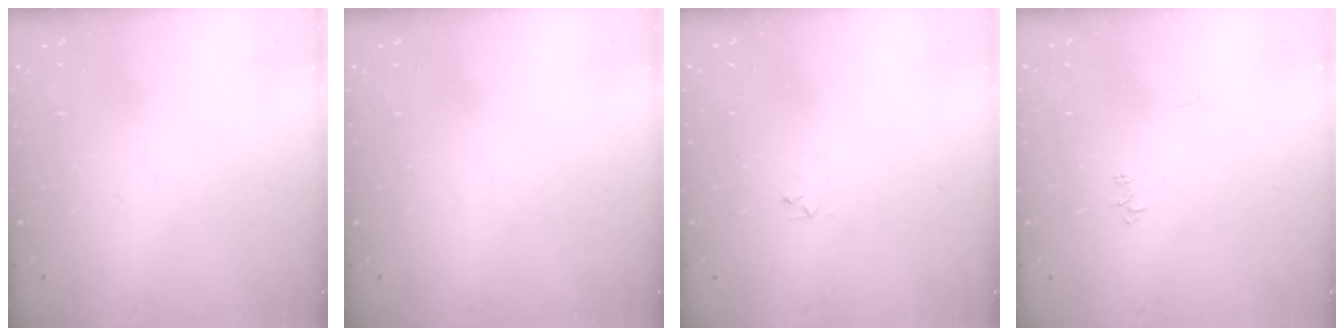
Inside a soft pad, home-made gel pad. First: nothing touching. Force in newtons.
{"total": 0.0}
{"total": 1.9, "press": 1.9, "slide": 0.2}
{"total": 3.7, "press": 3.6, "slide": 0.5}